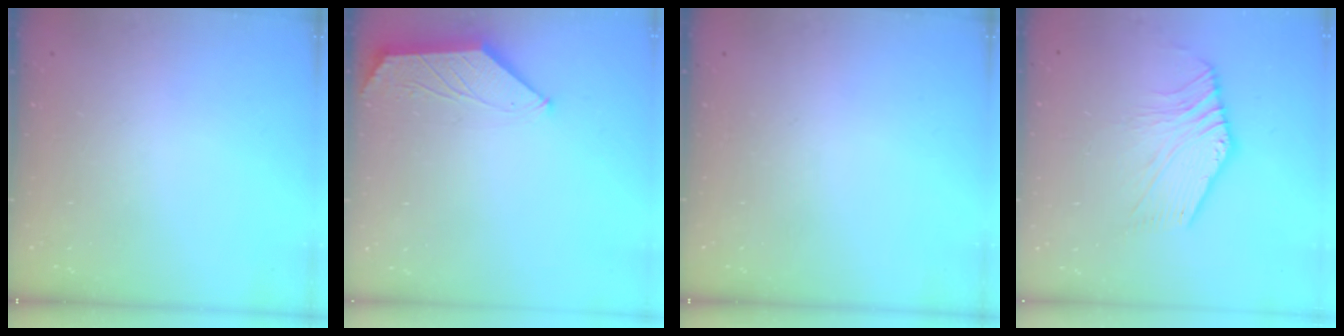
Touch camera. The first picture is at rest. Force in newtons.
{"total": 1.1, "press": 1.1, "slide": 0.2}
{"total": 0.0}
{"total": 2.6, "press": 2.4, "slide": 0.8}